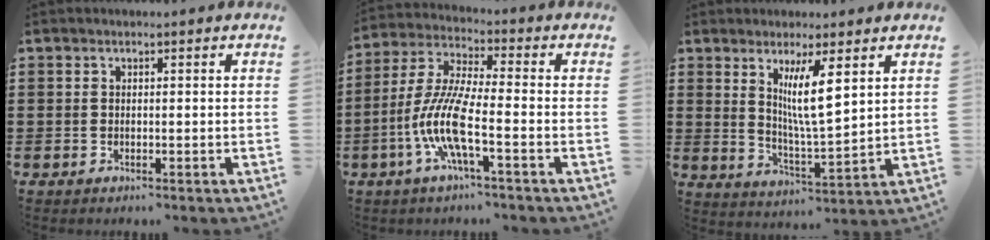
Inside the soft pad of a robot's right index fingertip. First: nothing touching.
{"total": 9.7, "force": [-3.7, 1.6, 8.8], "torque": [-0.211, -0.020, -0.078]}
{"total": 7.5, "force": [3.2, 1.1, 6.7], "torque": [-0.130, -0.005, 0.051]}